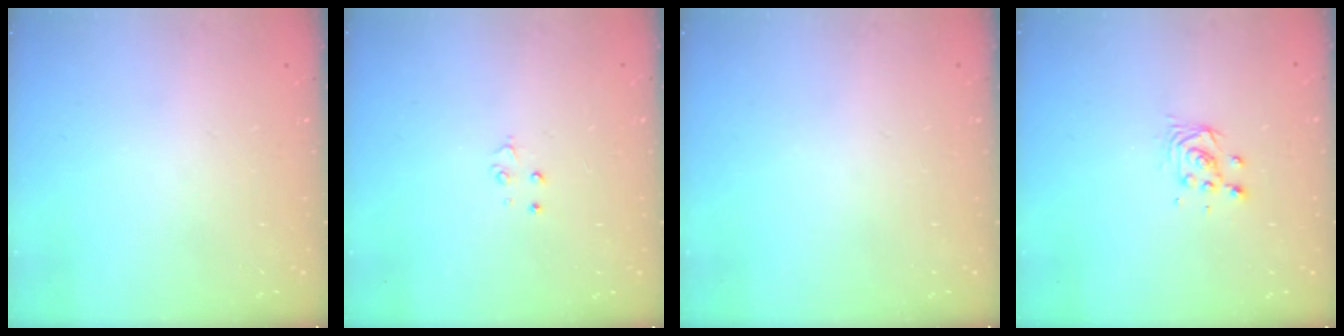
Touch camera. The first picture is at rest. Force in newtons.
{"total": 2.8, "press": 2.8, "slide": 0.3}
{"total": 0.0}
{"total": 3.7, "press": 3.7, "slide": 0.3}